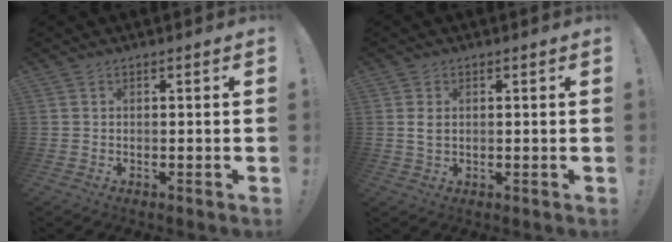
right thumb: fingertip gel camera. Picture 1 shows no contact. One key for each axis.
{"total": 2.4, "fx": 0.8, "fy": 1.4, "fz": 1.8, "tx": -0.027, "ty": 0.000, "tz": 0.014}